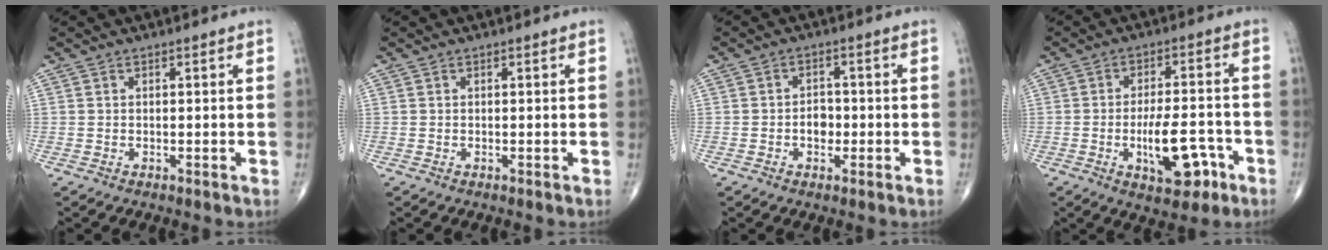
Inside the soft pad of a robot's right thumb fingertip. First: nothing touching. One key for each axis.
{"total": 0.0}
{"total": 3.5, "fx": -0.8, "fy": 2.5, "fz": 2.2, "tx": -0.018, "ty": 0.009, "tz": -0.016}
{"total": 10.7, "fx": -3.9, "fy": 4.7, "fz": 8.8, "tx": -0.125, "ty": 0.020, "tz": -0.055}